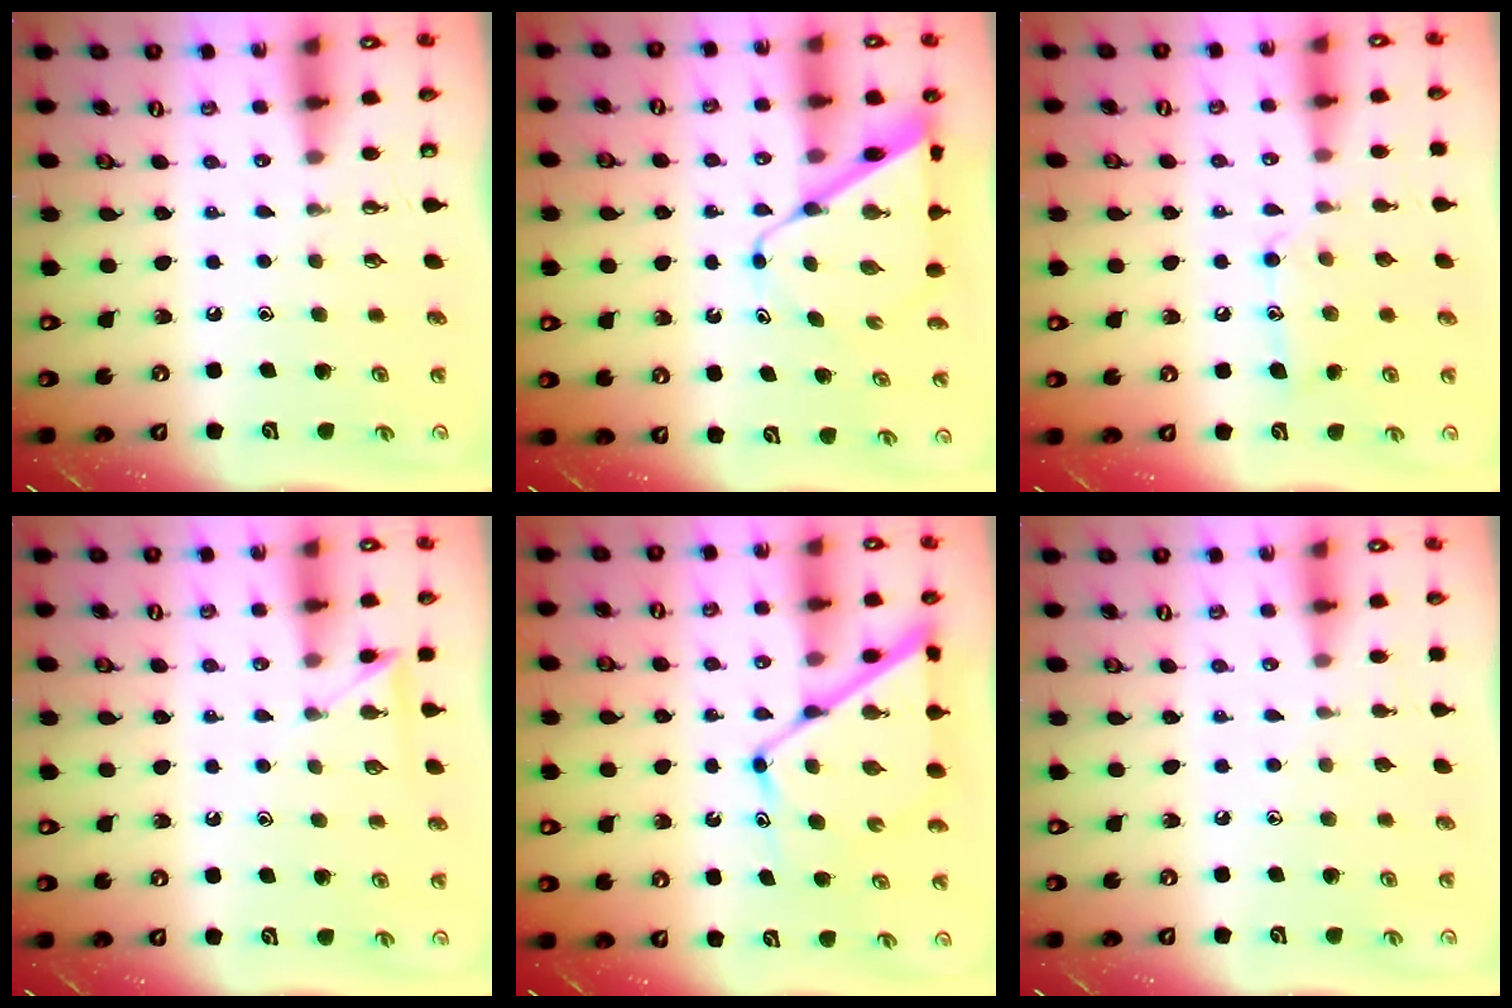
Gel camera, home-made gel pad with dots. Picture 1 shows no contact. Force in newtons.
{"total": 8.4, "press": 8.4, "slide": 0.4}
{"total": 10.1, "press": 10.1, "slide": 0.5}
{"total": 4.2, "press": 4.1, "slide": 0.5}
{"total": 13.3, "press": 13.2, "slide": 1.3}
{"total": 3.7, "press": 3.6, "slide": 0.4}